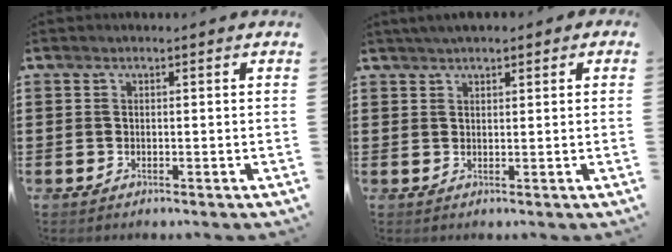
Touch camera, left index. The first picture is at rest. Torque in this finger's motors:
{"motor_torque": [2.14, 0.00, 1.05, 0.21]}